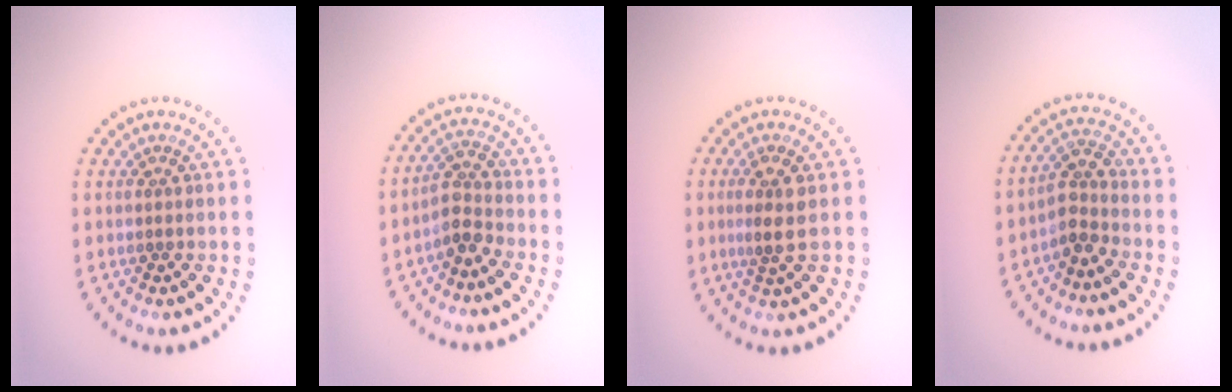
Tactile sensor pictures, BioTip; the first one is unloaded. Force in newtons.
{"total": 2.5, "press": 2.1, "slide": 1.4}
{"total": 2.1, "press": 1.8, "slide": 1.0}
{"total": 2.5, "press": 2.0, "slide": 1.6}